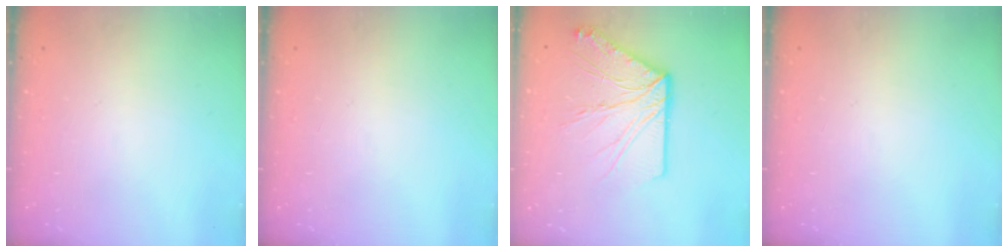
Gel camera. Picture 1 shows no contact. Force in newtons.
{"total": 0.0}
{"total": 16.4, "press": 16.4, "slide": 1.2}
{"total": 0.0}